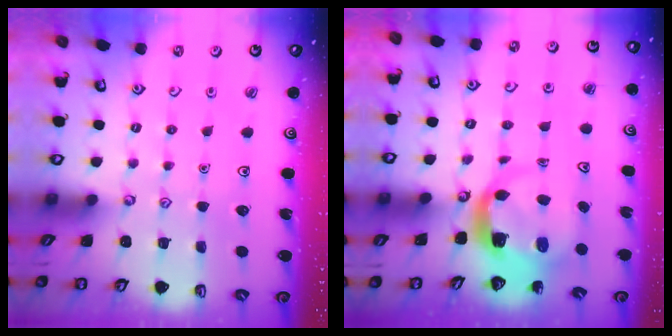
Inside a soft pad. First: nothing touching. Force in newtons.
{"total": 4.8, "press": 4.8, "slide": 0.7}